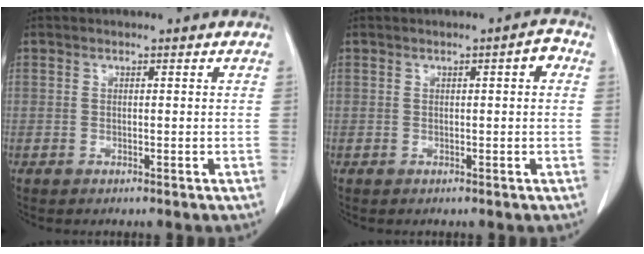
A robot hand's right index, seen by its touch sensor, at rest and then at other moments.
{"total": 2.2, "force": [0.5, 0.5, 2.0], "torque": [-0.025, 0.007, 0.005]}